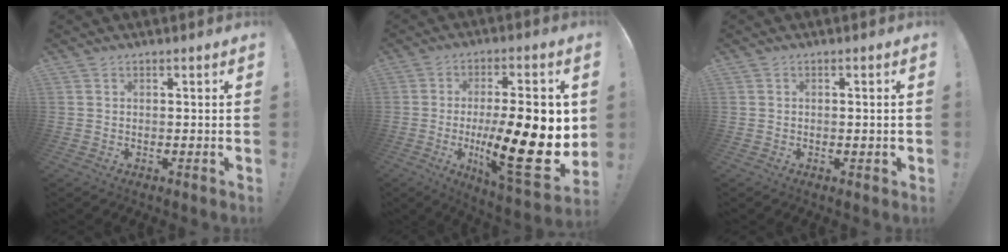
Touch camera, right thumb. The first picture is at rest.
{"total": 25.7, "force": [-1.9, 7.1, 24.6], "torque": [-0.399, -0.011, -0.023]}
{"total": 1.2, "force": [-0.1, 0.1, 1.2], "torque": [-0.018, -0.001, -0.003]}